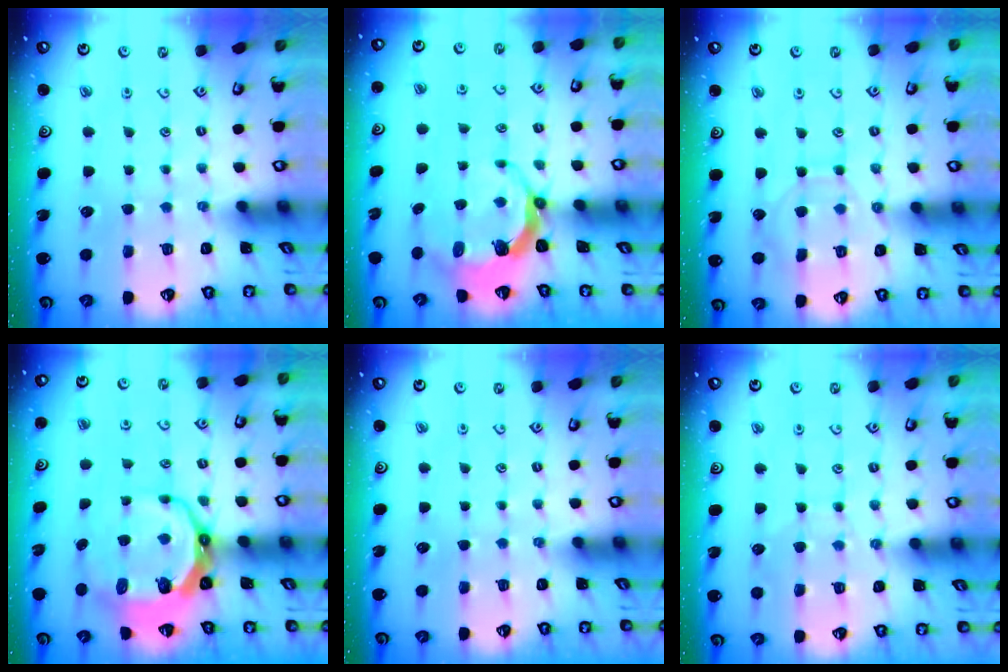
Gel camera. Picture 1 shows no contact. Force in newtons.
{"total": 5.8, "press": 4.4, "slide": 3.7}
{"total": 8.4, "press": 8.3, "slide": 1.0}
{"total": 11.1, "press": 10.3, "slide": 4.2}
{"total": 0.0}
{"total": 5.5, "press": 5.5, "slide": 0.6}